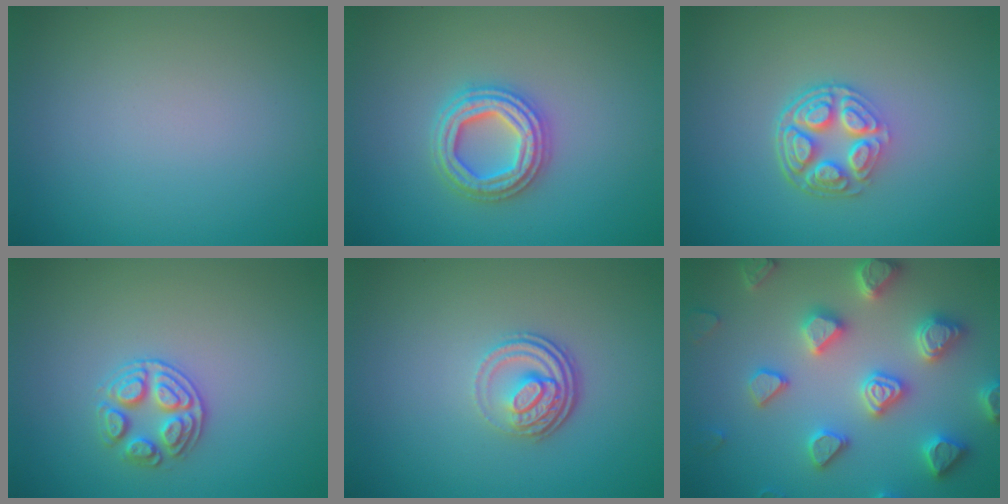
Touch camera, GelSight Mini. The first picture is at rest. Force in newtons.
{"total": 4.3, "press": 4.3, "slide": 0.6}
{"total": 5.2, "press": 3.8, "slide": 3.5}
{"total": 2.8, "press": 2.7, "slide": 0.7}
{"total": 3.8, "press": 2.6, "slide": 2.7}
{"total": 6.7, "press": 6.5, "slide": 1.4}